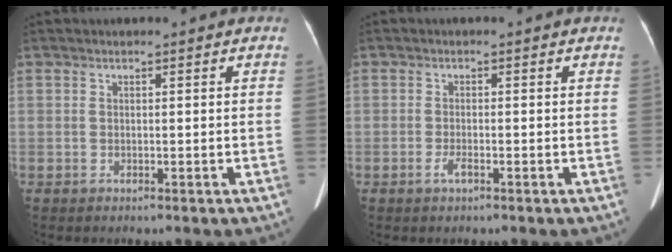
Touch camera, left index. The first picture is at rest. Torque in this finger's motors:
{"motor_torque": [0.24, 0.17, 0.14, 0.05]}